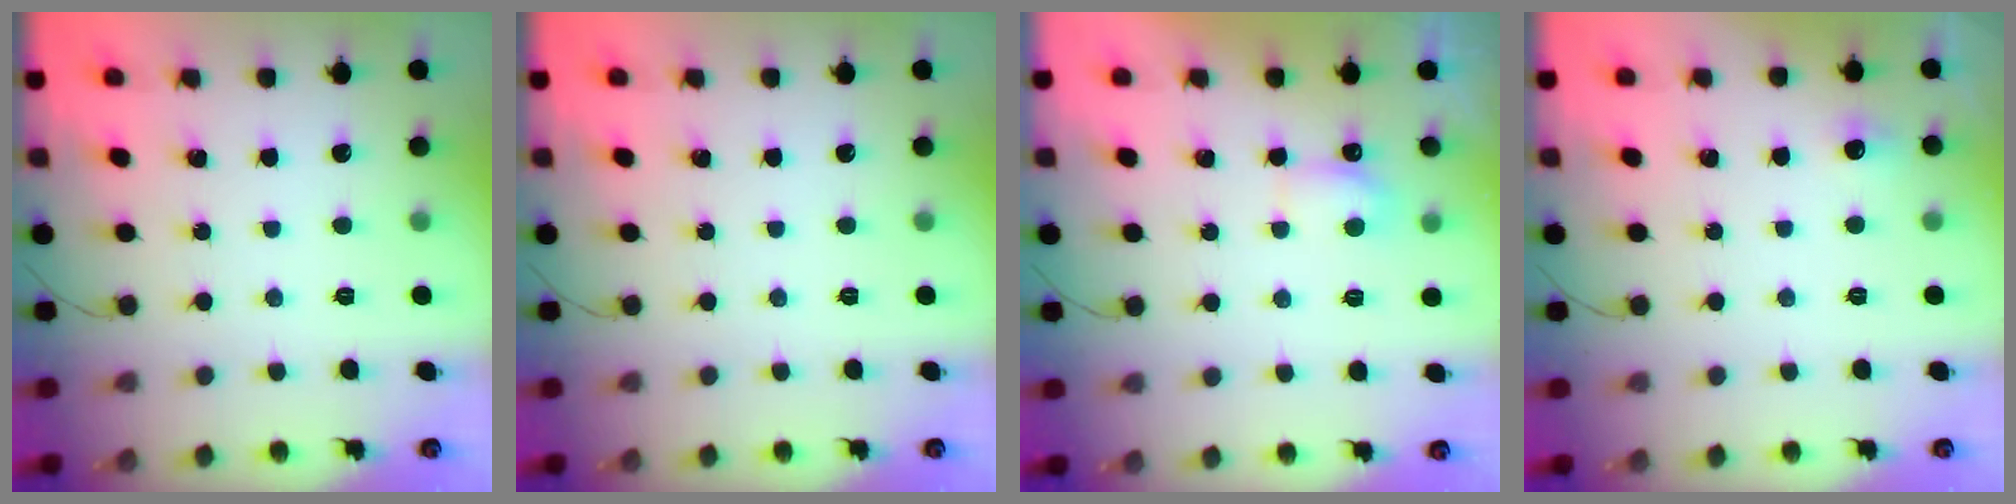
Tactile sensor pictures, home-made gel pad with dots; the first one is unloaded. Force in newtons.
{"total": 0.0}
{"total": 4.4, "press": 4.2, "slide": 1.4}
{"total": 4.0, "press": 3.7, "slide": 1.6}